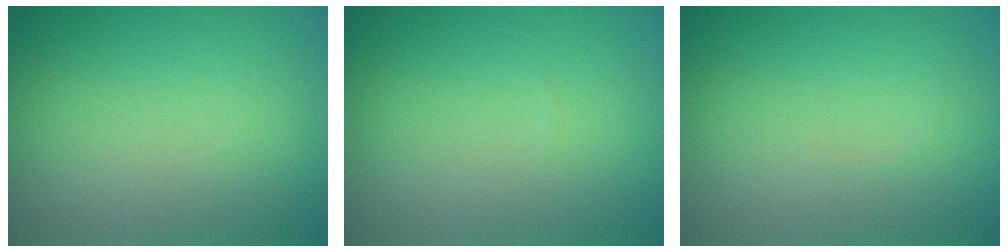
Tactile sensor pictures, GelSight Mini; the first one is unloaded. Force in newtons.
{"total": 0.0}
{"total": 0.0}